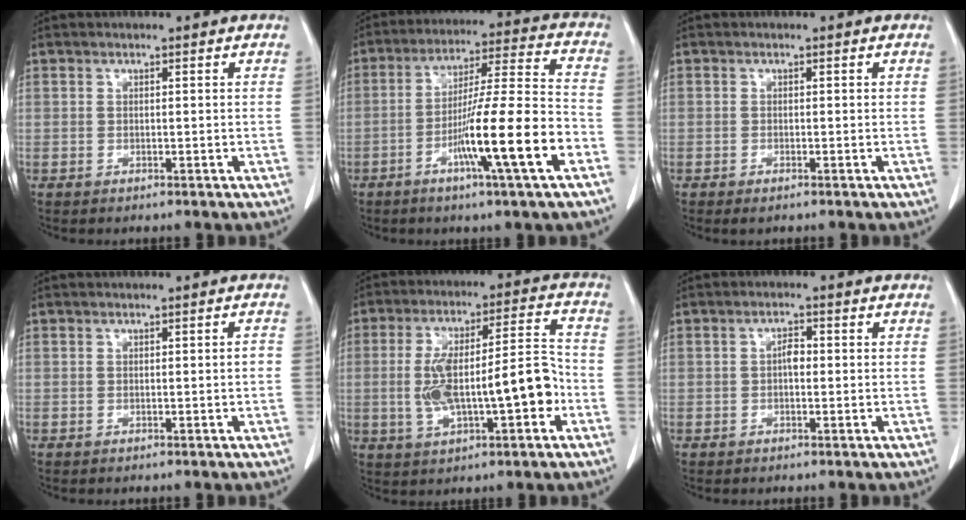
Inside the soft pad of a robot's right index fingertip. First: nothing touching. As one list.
[{"total": 15.2, "force": [-6.0, -0.6, 13.9], "torque": [-0.240, -0.005, -0.102]}, {"total": 1.2, "force": [-0.7, 0.3, 0.9], "torque": [-0.013, -0.003, -0.009]}, {"total": 0.7, "force": [-0.2, 0.0, 0.7], "torque": [-0.008, 0.000, -0.001]}, {"total": 13.9, "force": [-2.6, 3.5, 13.2], "torque": [-0.235, 0.031, -0.031]}, {"total": 1.9, "force": [-0.1, 0.9, 1.7], "torque": [-0.025, 0.006, -0.005]}]